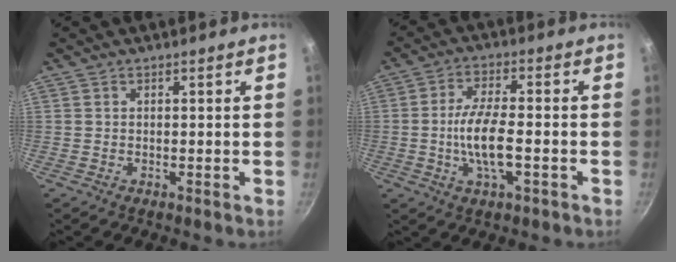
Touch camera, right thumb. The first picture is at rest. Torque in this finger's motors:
{"motor_torque": [3.10, 1.91, 1.02, -0.79, 0.41]}